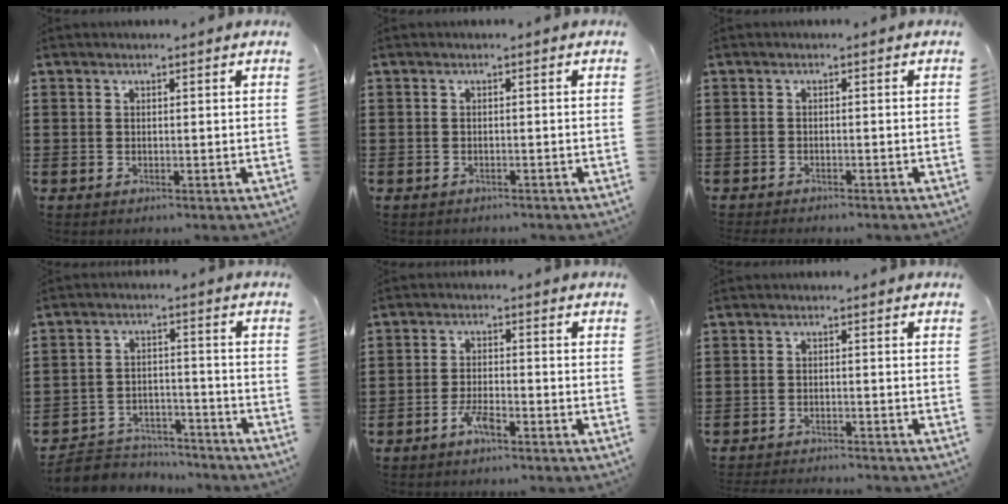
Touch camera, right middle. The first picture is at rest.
{"total": 0.6, "force": [-0.6, 0.1, 0.0], "torque": [-0.003, -0.002, -0.013]}
{"total": 0.9, "force": [-0.9, 0.0, 0.0], "torque": [-0.003, -0.001, -0.019]}
{"total": 4.9, "force": [-4.8, 1.3, 0.1], "torque": [-0.012, 0.009, -0.100]}
{"total": 3.4, "force": [-2.4, 1.0, 2.2], "torque": [-0.051, 0.002, -0.050]}
{"total": 2.0, "force": [-2.0, 0.0, 0.0], "torque": [-0.006, -0.002, -0.041]}